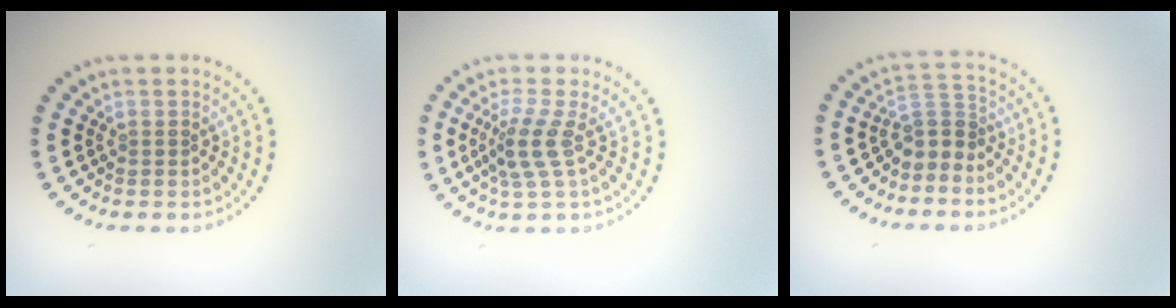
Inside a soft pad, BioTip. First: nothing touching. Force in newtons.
{"total": 3.0, "press": 2.3, "slide": 1.8}
{"total": 2.7, "press": 2.1, "slide": 1.7}